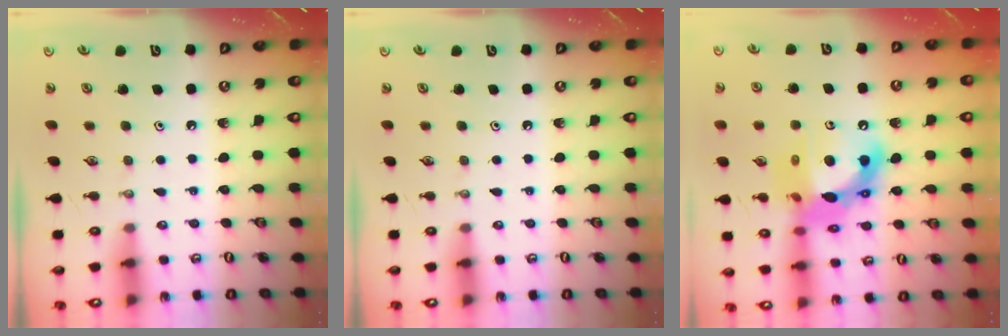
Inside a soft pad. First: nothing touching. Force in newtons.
{"total": 0.0}
{"total": 17.8, "press": 17.8, "slide": 1.4}